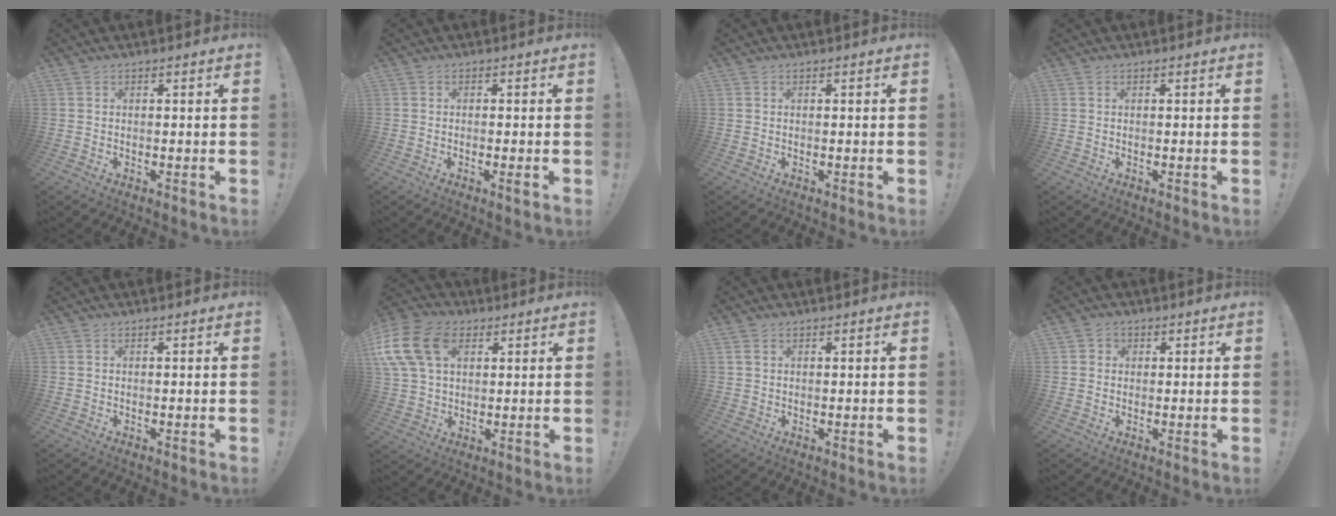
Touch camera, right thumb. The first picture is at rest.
{"total": 2.1, "force": [-0.9, -0.2, 1.9], "torque": [-0.038, 0.001, -0.014]}
{"total": 0.0}
{"total": 0.0}
{"total": 0.0}
{"total": 16.8, "force": [5.8, 11.6, 10.6], "torque": [-0.222, -0.017, 0.111]}
{"total": 1.8, "force": [1.0, 1.1, 1.0], "torque": [-0.028, 0.007, 0.022]}
{"total": 2.1, "force": [0.4, 2.1, 0.4], "torque": [-0.002, 0.003, 0.007]}